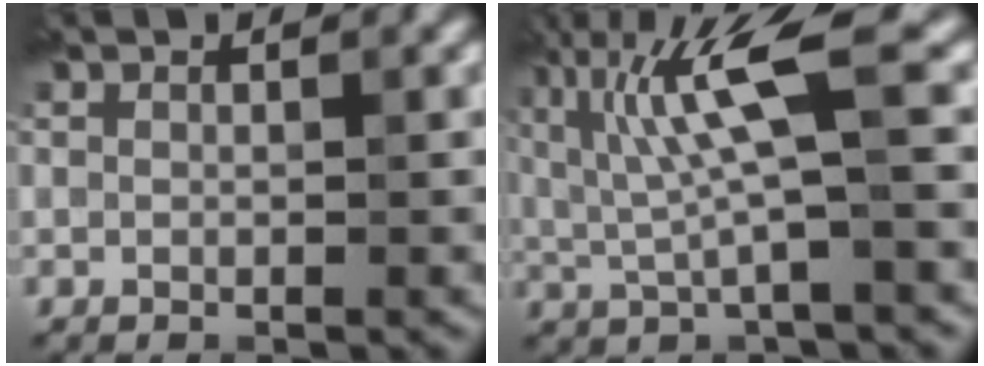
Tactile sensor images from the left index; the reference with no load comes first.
{"total": 5.4, "force": [0.7, 0.0, 5.3], "torque": [-0.137, -0.005, 0.047]}